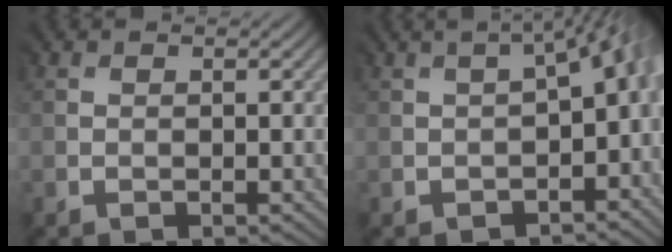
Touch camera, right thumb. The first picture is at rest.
{"total": 6.0, "force": [-2.4, 2.5, 4.8], "torque": [-0.046, -0.011, -0.022]}